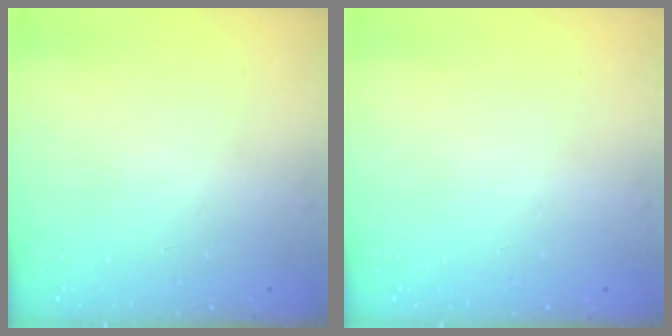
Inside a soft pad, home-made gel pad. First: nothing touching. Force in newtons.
{"total": 0.0}